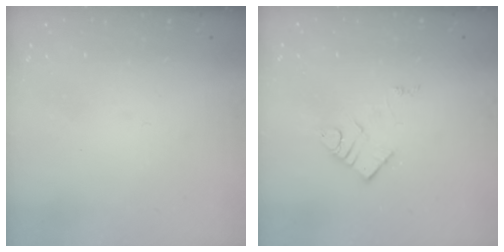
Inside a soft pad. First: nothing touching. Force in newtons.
{"total": 6.6, "press": 6.6, "slide": 0.3}